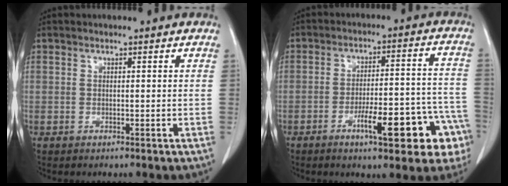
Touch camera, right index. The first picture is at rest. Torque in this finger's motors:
{"motor_torque": [0.44, -0.19, 0.33, 0.07]}